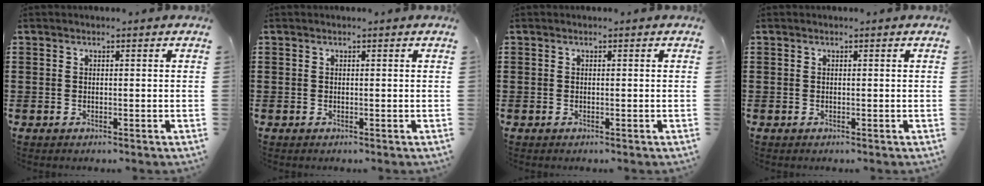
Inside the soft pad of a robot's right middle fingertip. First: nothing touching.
{"total": 0.0}
{"total": 0.0}
{"total": 0.0}